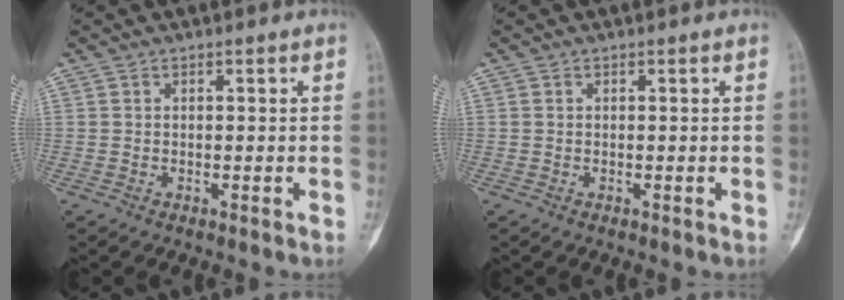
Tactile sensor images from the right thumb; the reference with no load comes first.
{"total": 0.0}